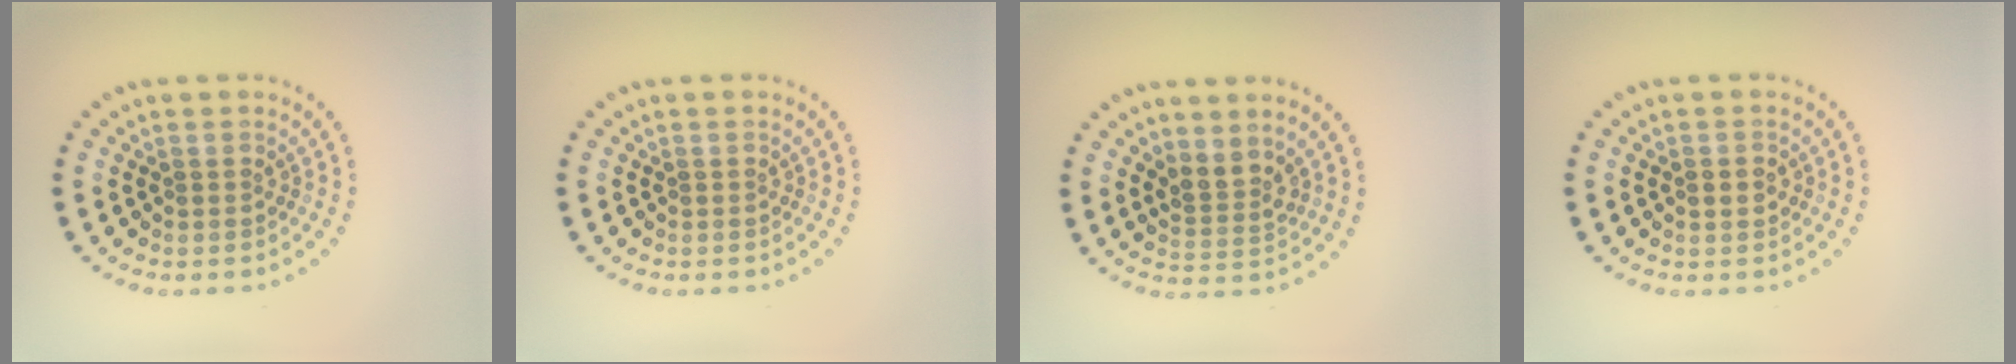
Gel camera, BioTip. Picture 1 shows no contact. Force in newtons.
{"total": 0.0}
{"total": 2.4, "press": 1.7, "slide": 1.7}
{"total": 1.5, "press": 1.5, "slide": 0.1}